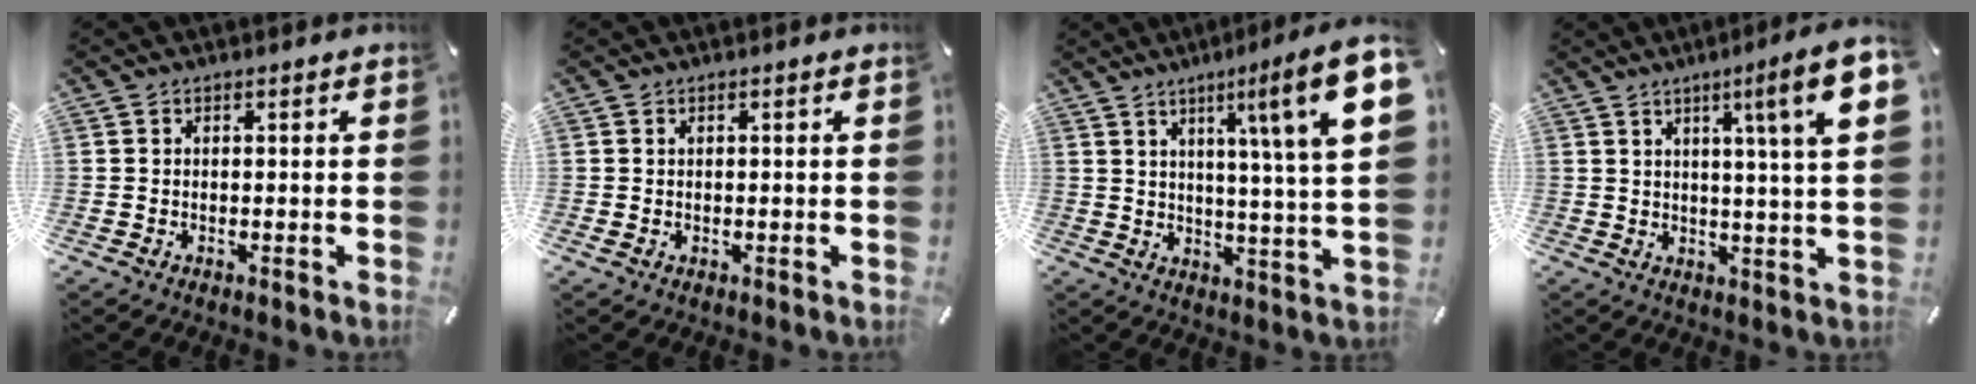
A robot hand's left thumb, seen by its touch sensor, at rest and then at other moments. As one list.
[{"total": 0.6, "force": [0.2, 0.3, 0.4], "torque": [0.000, -0.004, 0.003]}, {"total": 15.6, "force": [6.8, 1.5, 13.9], "torque": [-0.203, -0.043, 0.088]}, {"total": 11.7, "force": [4.6, 0.3, 10.7], "torque": [-0.167, -0.016, 0.066]}]